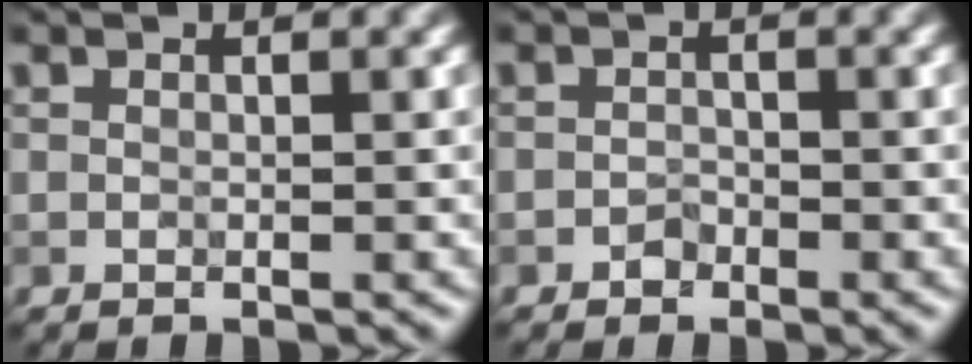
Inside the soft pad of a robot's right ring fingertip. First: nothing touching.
{"total": 0.9, "force": [-0.7, 0.5, 0.1], "torque": [0.003, 0.008, -0.013]}